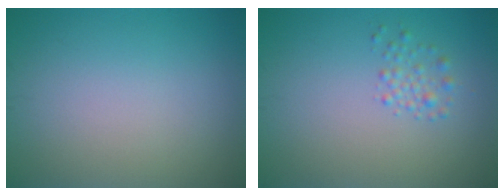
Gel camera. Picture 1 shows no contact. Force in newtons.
{"total": 1.4, "press": 1.3, "slide": 0.1}